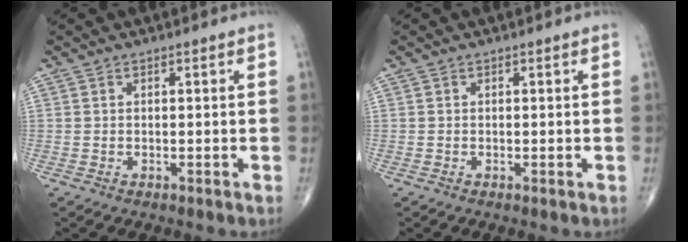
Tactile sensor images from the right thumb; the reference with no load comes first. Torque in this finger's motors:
{"motor_torque": [2.25, 2.08, -0.04, -0.13, 0.02]}